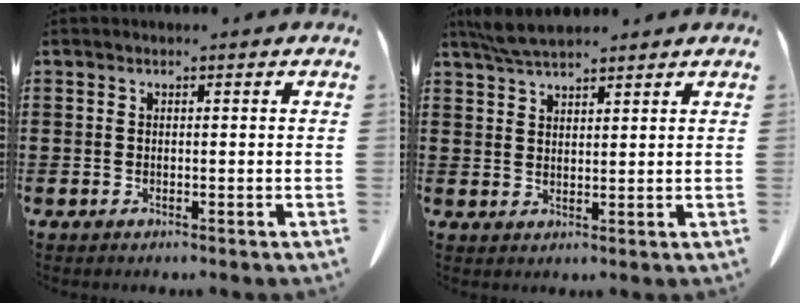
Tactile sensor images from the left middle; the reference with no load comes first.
{"total": 4.1, "force": [3.5, 0.8, 1.9], "torque": [-0.046, -0.005, 0.066]}